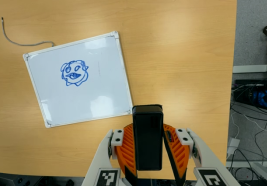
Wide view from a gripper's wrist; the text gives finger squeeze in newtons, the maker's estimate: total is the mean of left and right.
{"total": 5.3, "left": 5.0, "right": 5.6}